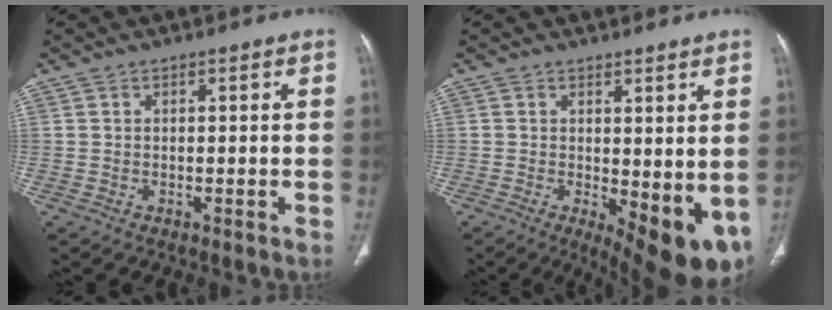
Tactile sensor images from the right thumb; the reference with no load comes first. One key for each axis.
{"total": 11.2, "fx": -1.3, "fy": 4.1, "fz": 10.3, "tx": -0.130, "ty": -0.025, "tz": -0.004}